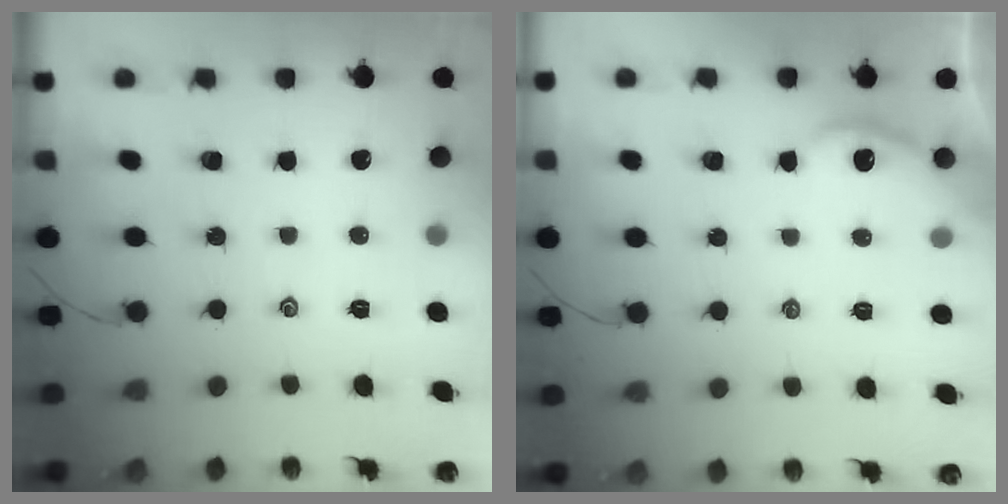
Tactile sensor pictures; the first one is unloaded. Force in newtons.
{"total": 2.9, "press": 2.9, "slide": 0.1}